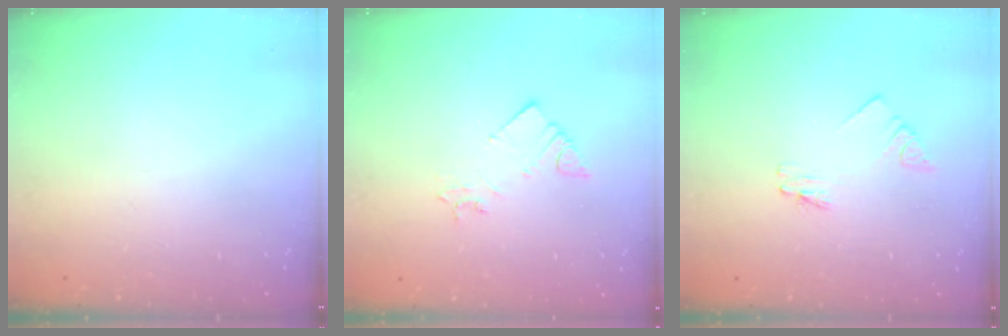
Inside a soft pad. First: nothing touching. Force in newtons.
{"total": 2.8, "press": 2.7, "slide": 0.5}
{"total": 1.1, "press": 1.1, "slide": 0.0}